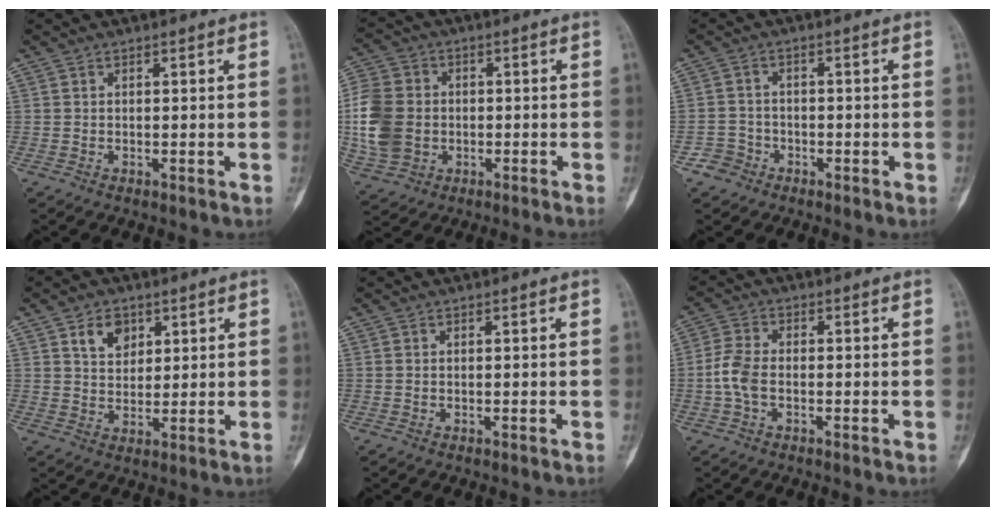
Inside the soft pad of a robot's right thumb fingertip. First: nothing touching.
{"total": 12.5, "force": [-1.6, 9.9, 7.5], "torque": [-0.159, 0.007, -0.034]}
{"total": 3.5, "force": [-2.0, 2.8, -0.2], "torque": [0.018, 0.018, -0.038]}
{"total": 5.3, "force": [3.1, 4.2, 1.1], "torque": [0.002, -0.012, 0.053]}
{"total": 0.0}
{"total": 5.3, "force": [-1.1, 3.1, 4.1], "torque": [-0.097, 0.015, -0.026]}